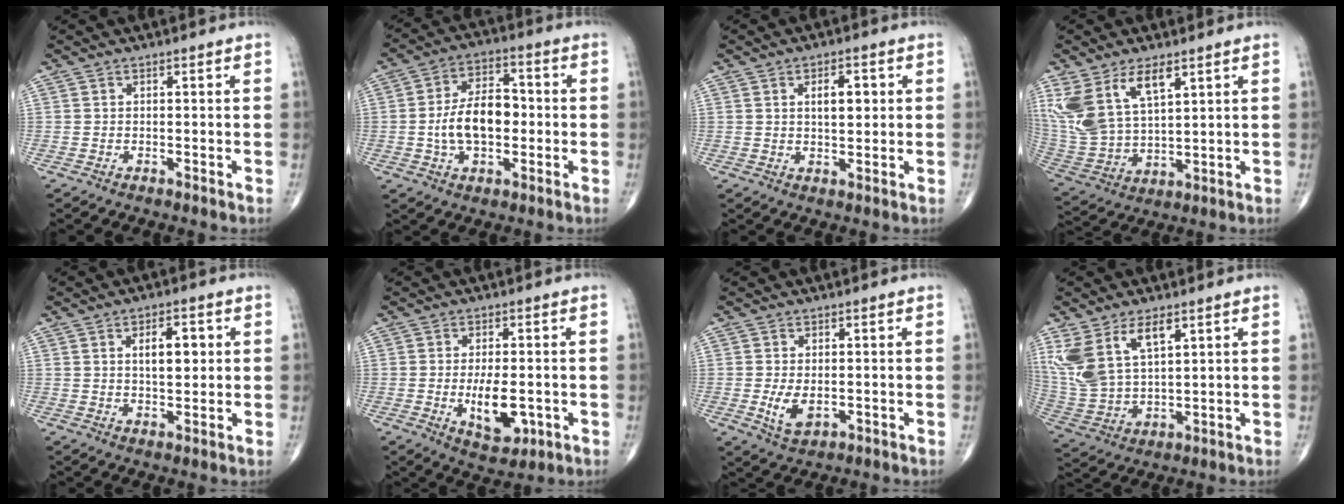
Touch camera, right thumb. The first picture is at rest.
{"total": 11.7, "force": [-1.1, 6.7, 9.5], "torque": [-0.153, 0.024, -0.023]}
{"total": 5.0, "force": [1.2, 2.4, 4.2], "torque": [-0.055, -0.003, 0.019]}
{"total": 14.4, "force": [7.3, 6.9, 10.4], "torque": [-0.210, -0.022, 0.159]}
{"total": 6.4, "force": [1.6, 3.1, 5.4], "torque": [-0.068, -0.005, 0.025]}
{"total": 8.6, "force": [-1.6, 4.0, 7.4], "torque": [-0.109, -0.009, -0.018]}
{"total": 4.8, "force": [-0.6, 2.6, 3.9], "torque": [-0.074, -0.011, -0.005]}
{"total": 13.2, "force": [6.5, 6.4, 9.5], "torque": [-0.197, -0.018, 0.143]}